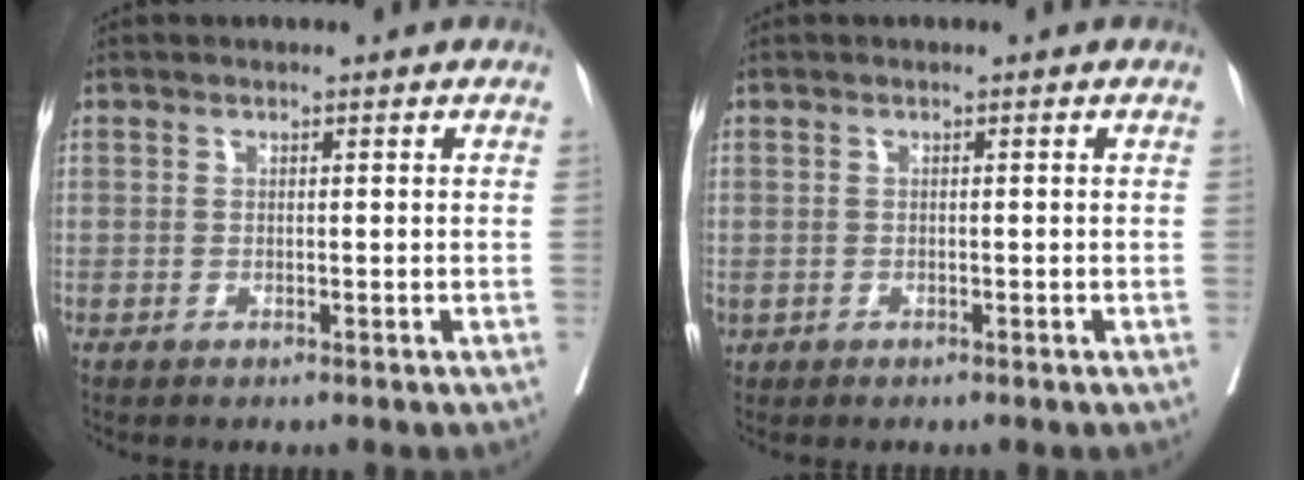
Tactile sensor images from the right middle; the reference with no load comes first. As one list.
[{"total": 0.5, "force": [-0.1, 0.5, 0.2], "torque": [-0.005, 0.004, 0.005]}]